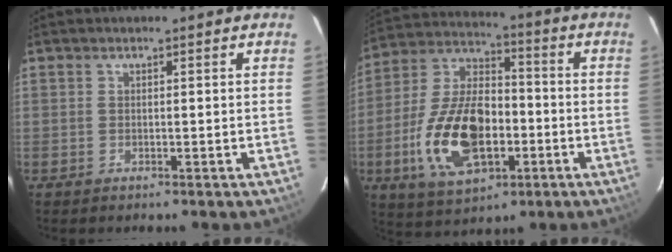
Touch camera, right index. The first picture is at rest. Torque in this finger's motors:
{"motor_torque": [1.30, -0.84, 1.05, 0.21]}